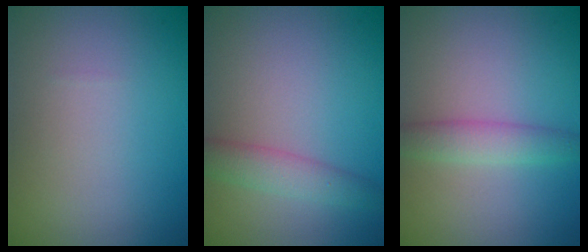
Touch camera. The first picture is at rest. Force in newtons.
{"total": 2.8, "press": 2.8, "slide": 0.1}
{"total": 2.8, "press": 2.8, "slide": 0.1}